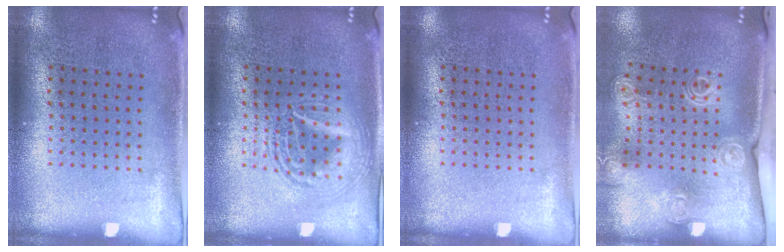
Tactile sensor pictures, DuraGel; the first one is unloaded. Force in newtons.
{"total": 1.8, "press": 1.8, "slide": 0.2}
{"total": 0.0}
{"total": 2.0, "press": 1.6, "slide": 1.2}